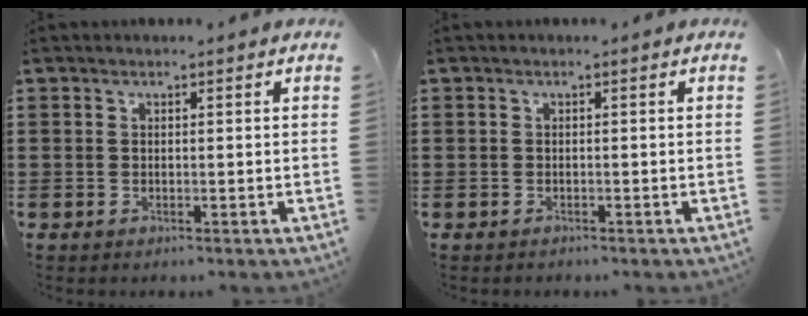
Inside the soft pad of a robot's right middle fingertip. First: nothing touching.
{"total": 0.7, "force": [-0.4, 0.5, -0.1], "torque": [0.001, 0.004, -0.011]}